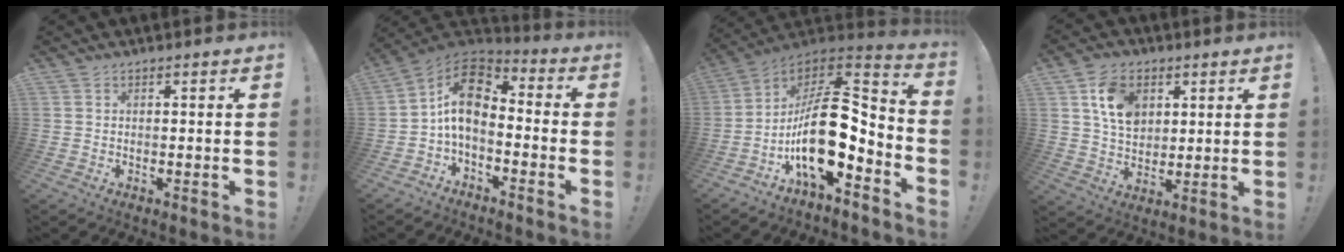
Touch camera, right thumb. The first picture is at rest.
{"total": 11.9, "force": [0.5, 7.7, 9.0], "torque": [-0.157, 0.003, 0.014]}
{"total": 21.0, "force": [-4.6, 10.0, 18.0], "torque": [-0.317, 0.017, -0.073]}
{"total": 11.9, "force": [5.0, 8.6, 6.4], "torque": [-0.101, -0.006, 0.098]}